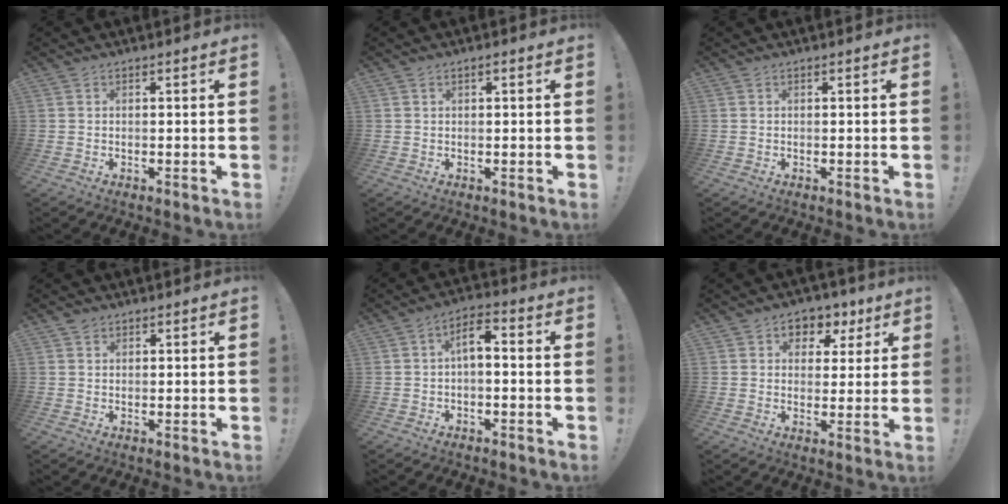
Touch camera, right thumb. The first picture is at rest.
{"total": 0.7, "force": [0.1, 0.4, 0.6], "torque": [-0.019, 0.006, 0.002]}
{"total": 0.0}
{"total": 1.5, "force": [1.2, 0.9, 0.3], "torque": [0.001, -0.003, 0.020]}
{"total": 5.6, "force": [-0.8, 2.6, 4.9], "torque": [-0.087, 0.013, -0.014]}
{"total": 6.1, "force": [2.3, 5.3, 1.8], "torque": [-0.010, -0.014, 0.043]}